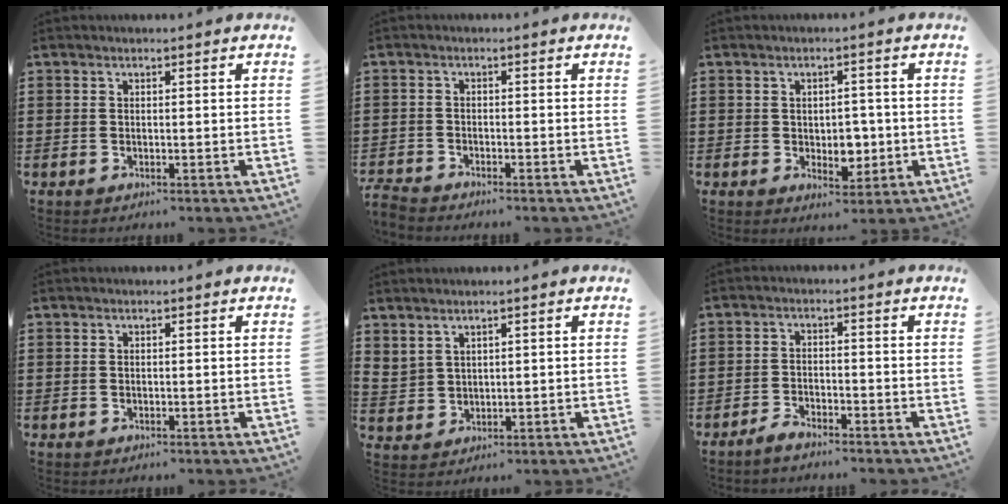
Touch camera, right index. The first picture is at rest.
{"total": 2.0, "force": [-1.9, 0.2, -0.1], "torque": [-0.004, 0.002, -0.042]}
{"total": 3.8, "force": [-0.5, 2.8, 2.5], "torque": [-0.037, -0.001, -0.013]}
{"total": 0.0}
{"total": 2.2, "force": [1.9, 1.0, 0.2], "torque": [-0.011, 0.003, 0.038]}
{"total": 2.3, "force": [-2.2, 0.4, 0.3], "torque": [-0.012, 0.006, -0.045]}